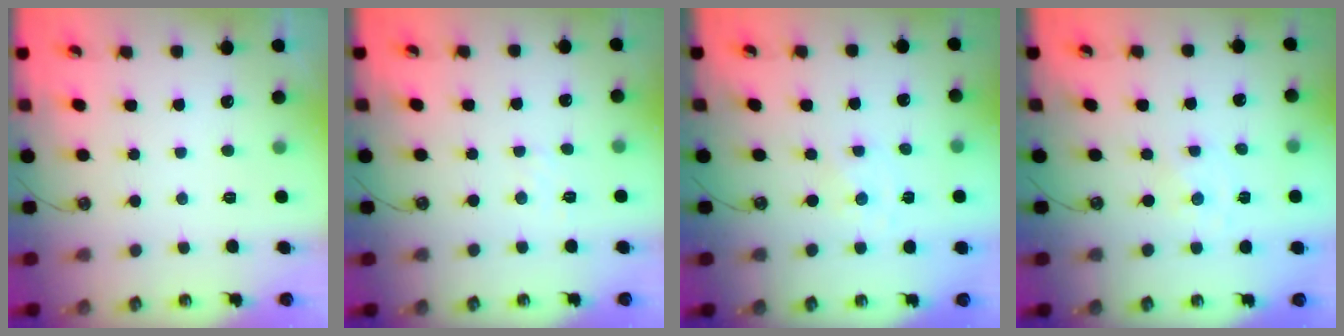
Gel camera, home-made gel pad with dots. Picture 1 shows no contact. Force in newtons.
{"total": 3.8, "press": 3.8, "slide": 0.6}
{"total": 0.0}
{"total": 0.0}